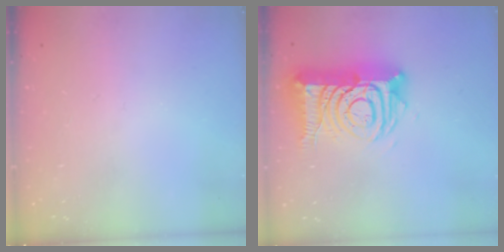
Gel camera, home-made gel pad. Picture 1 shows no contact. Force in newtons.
{"total": 18.4, "press": 18.2, "slide": 2.0}